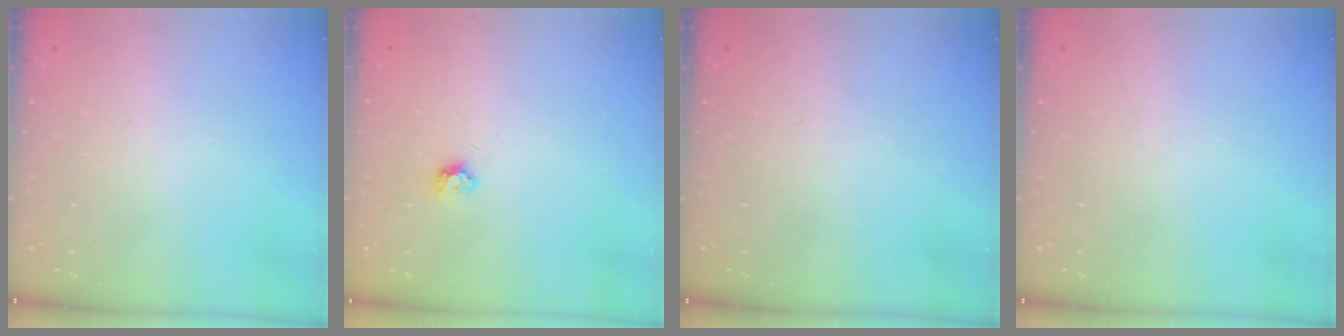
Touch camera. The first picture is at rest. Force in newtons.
{"total": 5.3, "press": 5.2, "slide": 0.4}
{"total": 0.0}
{"total": 0.0}